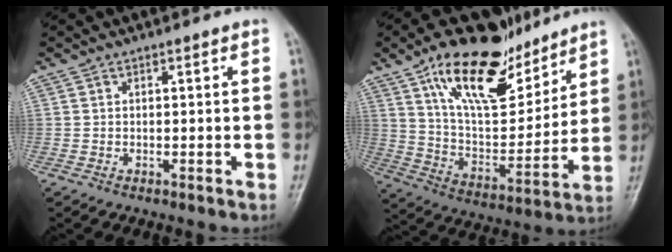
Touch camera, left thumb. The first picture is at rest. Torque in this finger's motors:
{"motor_torque": [0.35, 0.28, 1.50, -1.27, 0.38]}